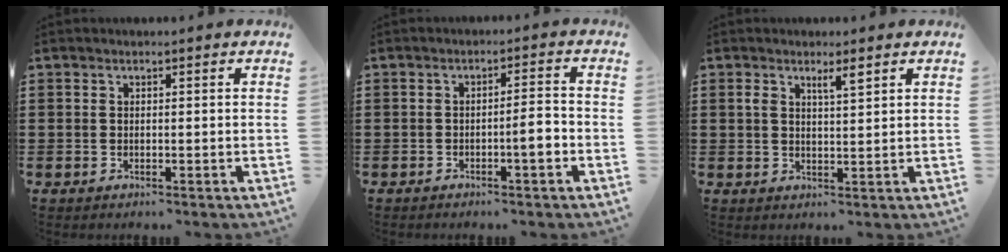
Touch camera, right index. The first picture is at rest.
{"total": 4.1, "force": [-1.4, 0.4, 3.8], "torque": [-0.065, 0.001, -0.027]}
{"total": 2.8, "force": [1.8, 0.6, 2.0], "torque": [-0.034, 0.000, 0.028]}